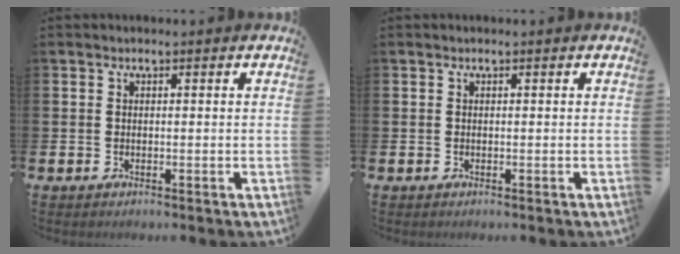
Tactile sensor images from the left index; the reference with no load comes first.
{"total": 0.0}